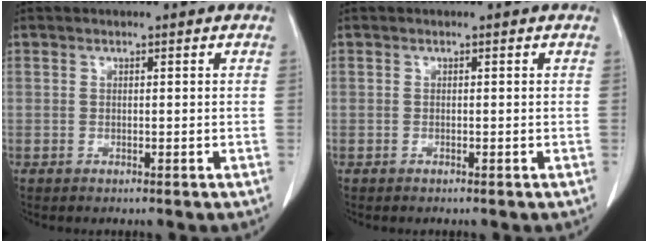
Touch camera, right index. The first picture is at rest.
{"total": 0.0}